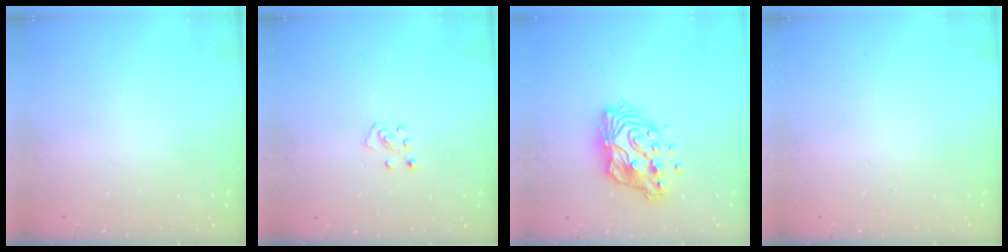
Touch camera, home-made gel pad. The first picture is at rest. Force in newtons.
{"total": 5.4, "press": 5.4, "slide": 0.6}
{"total": 13.0, "press": 13.0, "slide": 1.1}
{"total": 0.0}